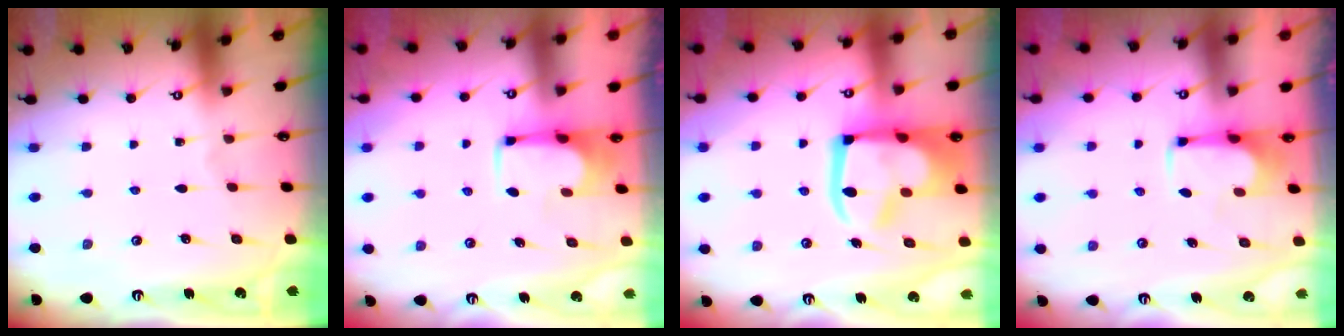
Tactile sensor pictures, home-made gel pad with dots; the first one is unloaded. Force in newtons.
{"total": 3.6, "press": 3.6, "slide": 0.0}
{"total": 14.4, "press": 14.3, "slide": 2.0}
{"total": 3.7, "press": 3.7, "slide": 0.7}